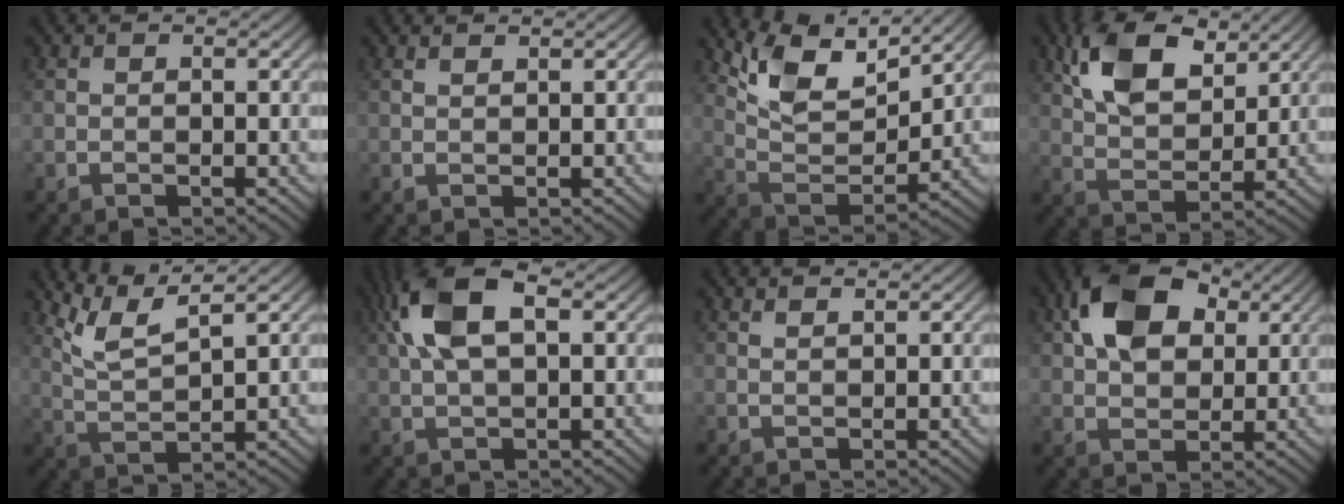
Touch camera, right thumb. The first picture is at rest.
{"total": 0.8, "force": [0.8, 0.1, 0.3], "torque": [-0.007, 0.000, 0.015]}
{"total": 9.8, "force": [6.5, 3.8, 6.2], "torque": [-0.136, -0.004, 0.132]}
{"total": 9.7, "force": [5.0, 5.0, 6.7], "torque": [-0.145, 0.005, 0.098]}
{"total": 5.8, "force": [4.3, 1.0, 3.9], "torque": [-0.096, 0.001, 0.095]}
{"total": 9.3, "force": [2.8, 4.3, 7.7], "torque": [-0.174, 0.021, 0.044]}
{"total": 1.1, "force": [1.0, 0.1, 0.4], "torque": [-0.009, -0.002, 0.021]}
{"total": 10.0, "force": [3.7, 6.4, 6.8], "torque": [-0.145, 0.015, 0.060]}